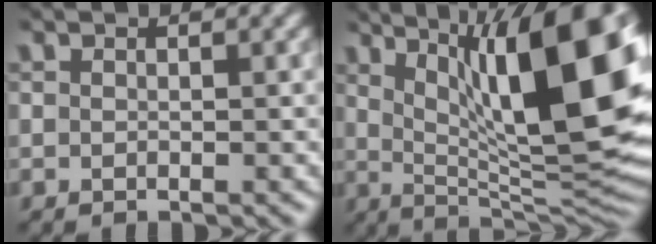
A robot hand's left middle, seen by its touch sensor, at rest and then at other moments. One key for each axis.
{"total": 16.2, "fx": 4.9, "fy": 4.8, "fz": 14.7, "tx": -0.198, "ty": 0.002, "tz": 0.083}